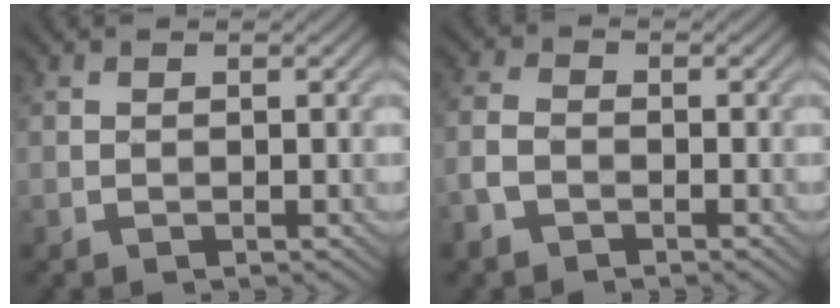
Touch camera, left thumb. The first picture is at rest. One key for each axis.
{"total": 3.5, "fx": -2.0, "fy": 2.0, "fz": 1.9, "tx": -0.051, "ty": -0.003, "tz": -0.055}